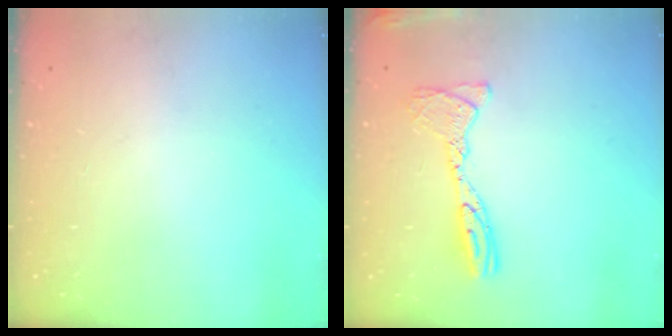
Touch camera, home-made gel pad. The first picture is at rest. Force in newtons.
{"total": 12.2, "press": 12.1, "slide": 1.3}